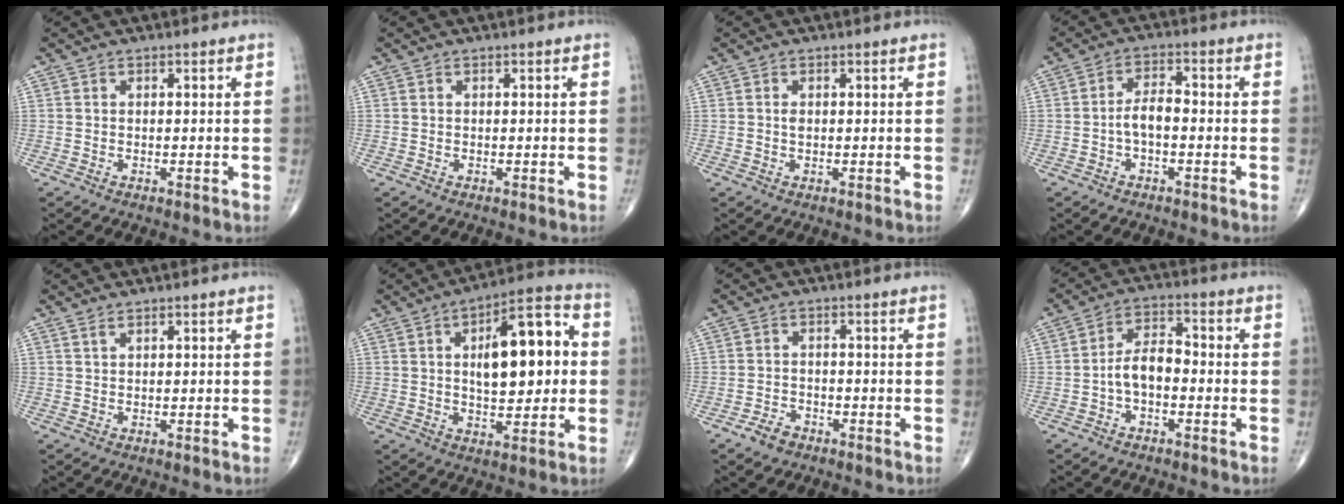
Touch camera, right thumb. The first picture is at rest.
{"total": 0.0}
{"total": 1.1, "force": [0.2, 0.5, 0.9], "torque": [-0.018, -0.001, 0.004]}
{"total": 4.3, "force": [-1.1, 2.1, 3.6], "torque": [-0.060, 0.021, -0.025]}
{"total": 0.7, "force": [0.6, 0.1, 0.4], "torque": [-0.008, 0.001, 0.015]}
{"total": 16.2, "force": [2.1, 7.3, 14.3], "torque": [-0.182, 0.018, 0.029]}
{"total": 3.0, "force": [-2.1, 1.8, 1.1], "torque": [-0.018, 0.012, -0.035]}
{"total": 6.5, "force": [-1.6, 3.7, 5.1], "torque": [-0.082, 0.031, -0.038]}